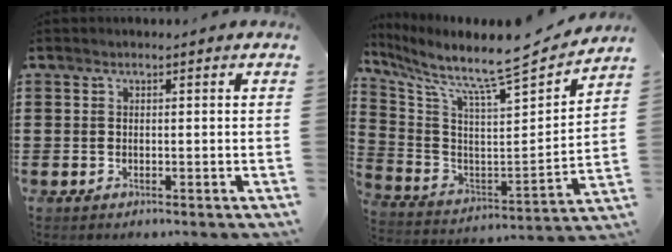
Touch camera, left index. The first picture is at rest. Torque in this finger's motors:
{"motor_torque": [2.14, 0.00, 0.71, 0.15]}